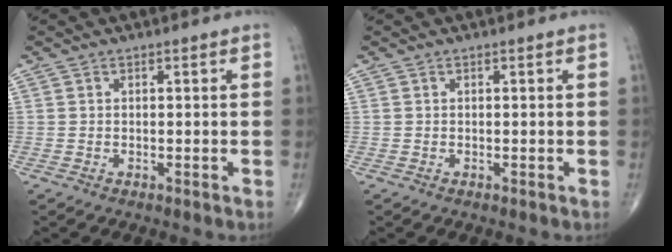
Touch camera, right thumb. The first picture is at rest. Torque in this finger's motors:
{"motor_torque": [-0.13, 0.13, 0.00, 0.00, 0.00]}